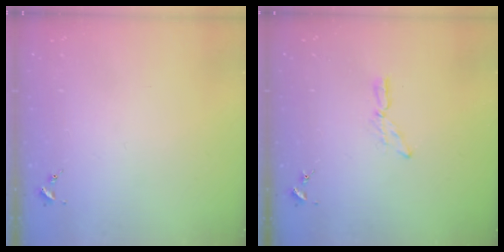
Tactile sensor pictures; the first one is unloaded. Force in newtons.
{"total": 6.9, "press": 6.9, "slide": 0.4}